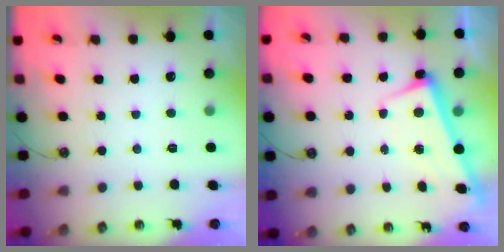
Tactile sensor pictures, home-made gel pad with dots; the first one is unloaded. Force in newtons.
{"total": 2.5, "press": 2.4, "slide": 0.5}